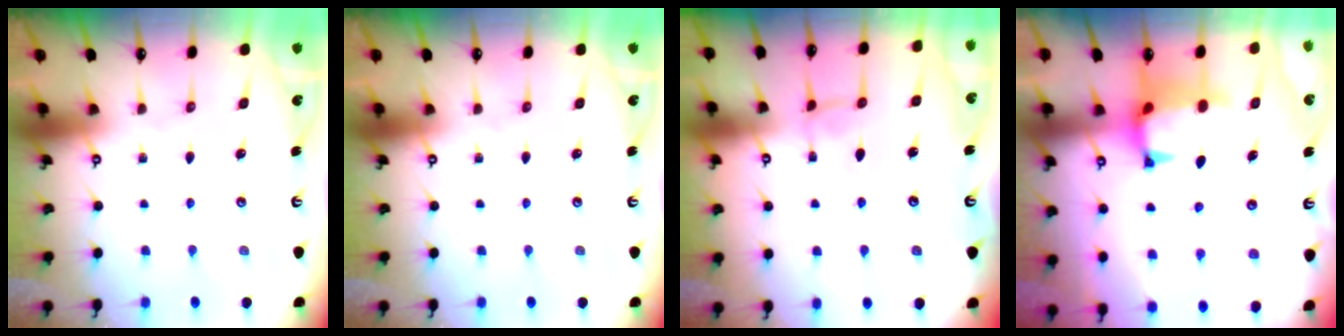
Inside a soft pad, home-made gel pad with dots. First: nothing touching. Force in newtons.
{"total": 0.0}
{"total": 2.0, "press": 2.0, "slide": 0.2}
{"total": 1.2, "press": 0.6, "slide": 1.0}